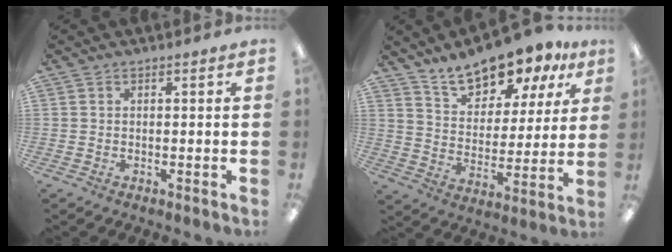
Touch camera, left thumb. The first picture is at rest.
{"total": 14.1, "force": [12.1, 5.5, 4.6], "torque": [-0.083, -0.083, 0.221]}